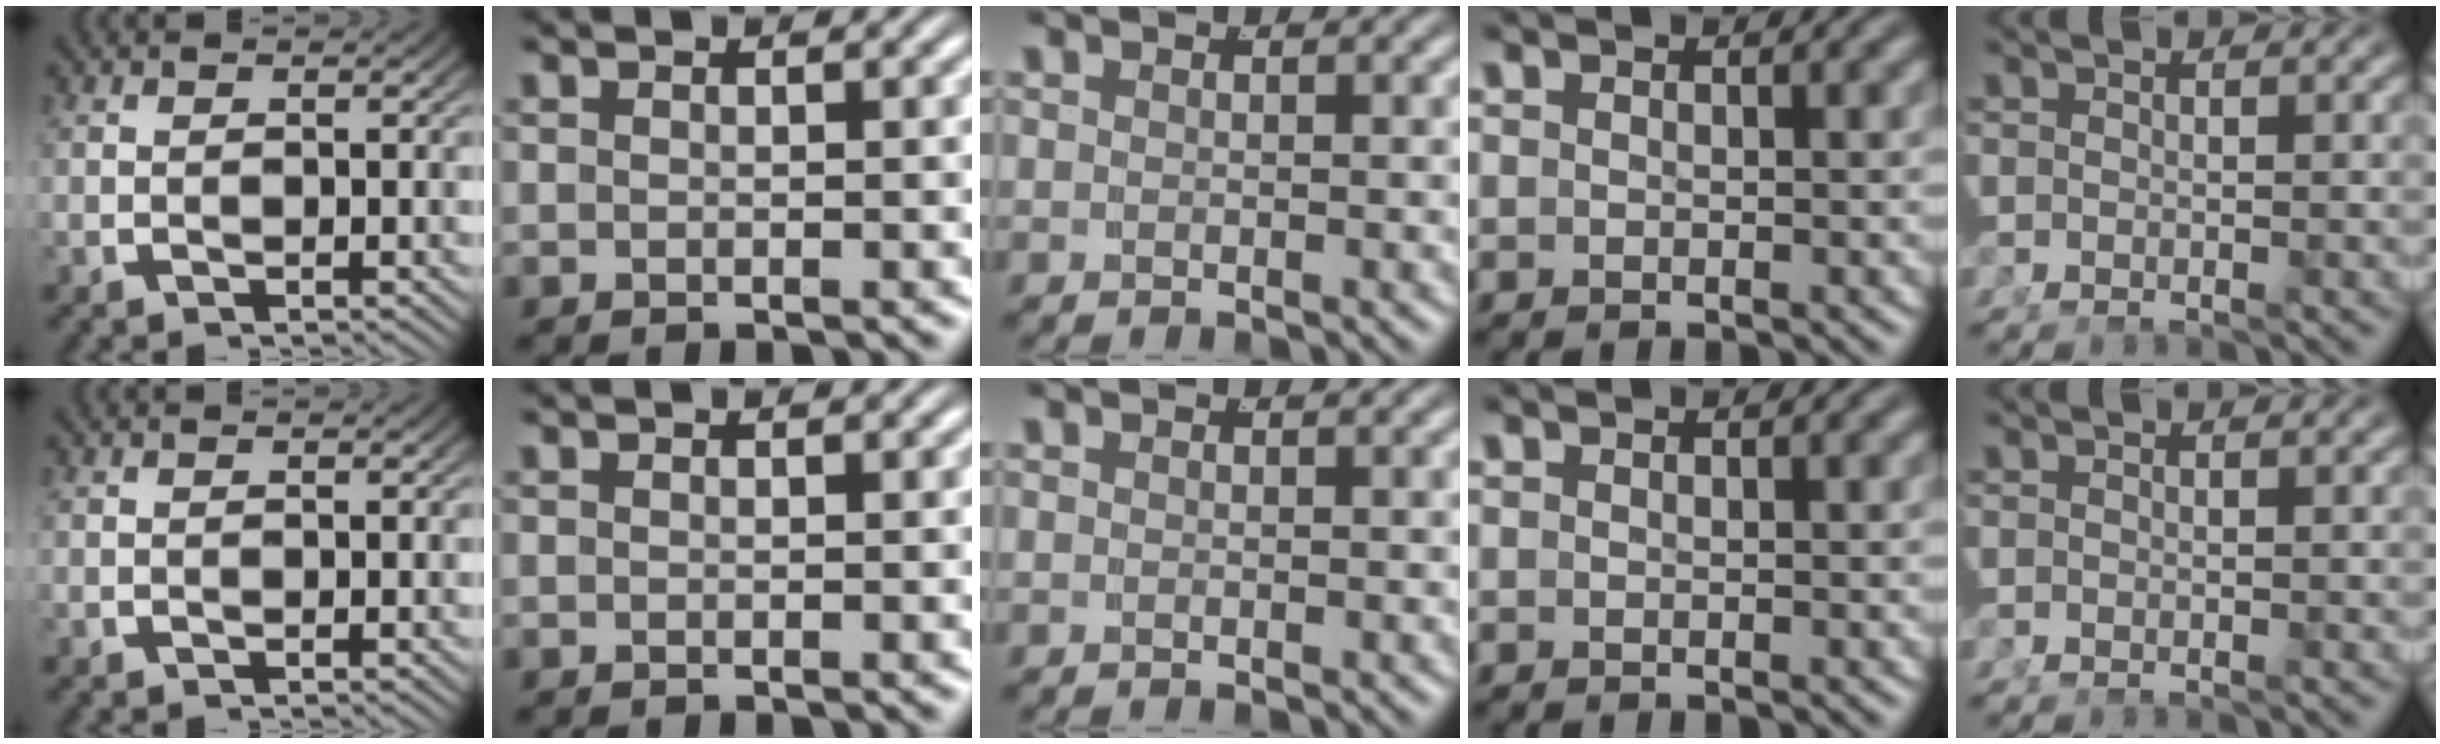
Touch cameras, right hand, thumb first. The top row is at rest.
{}